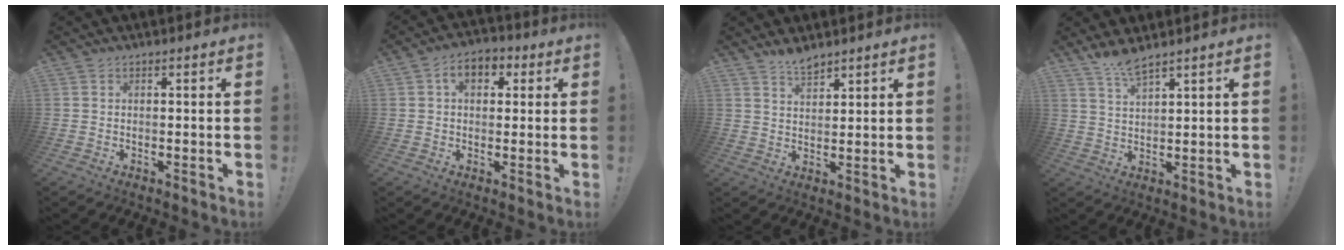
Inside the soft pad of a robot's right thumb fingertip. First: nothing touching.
{"total": 7.1, "force": [2.2, 5.0, 4.6], "torque": [-0.065, 0.003, 0.039]}
{"total": 5.0, "force": [4.5, 1.5, 1.7], "torque": [-0.022, -0.031, 0.080]}
{"total": 5.5, "force": [4.7, 0.4, 2.8], "torque": [-0.051, -0.031, 0.083]}